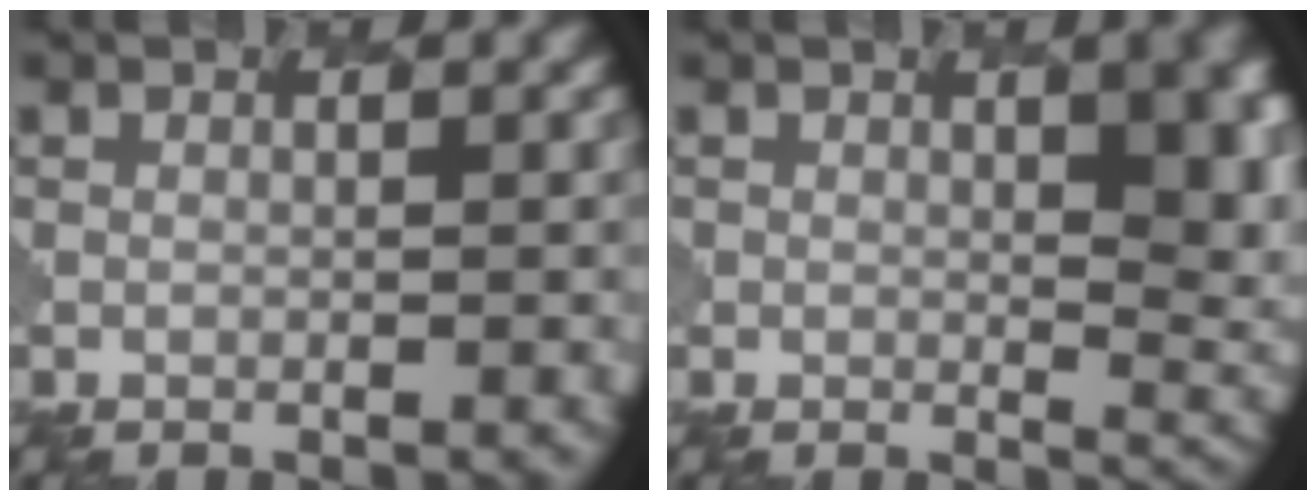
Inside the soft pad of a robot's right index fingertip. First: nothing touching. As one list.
[{"total": 9.0, "force": [2.3, 4.8, 7.3], "torque": [-0.084, -0.017, 0.044]}]